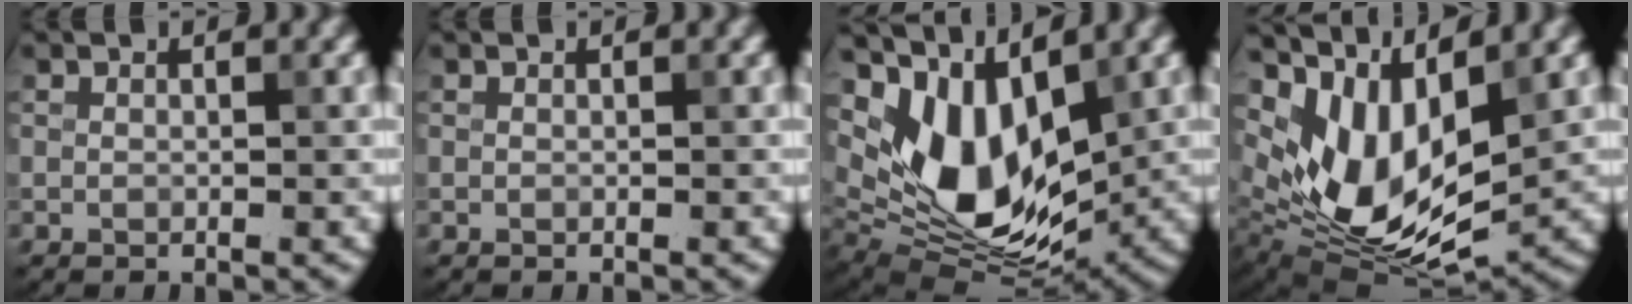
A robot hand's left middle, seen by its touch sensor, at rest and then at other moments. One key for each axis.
{"total": 0.0}
{"total": 9.5, "fx": 3.0, "fy": 5.5, "fz": 7.2, "tx": -0.143, "ty": -0.019, "tz": 0.060}
{"total": 9.6, "fx": 3.0, "fy": 5.3, "fz": 7.5, "tx": -0.152, "ty": -0.018, "tz": 0.062}